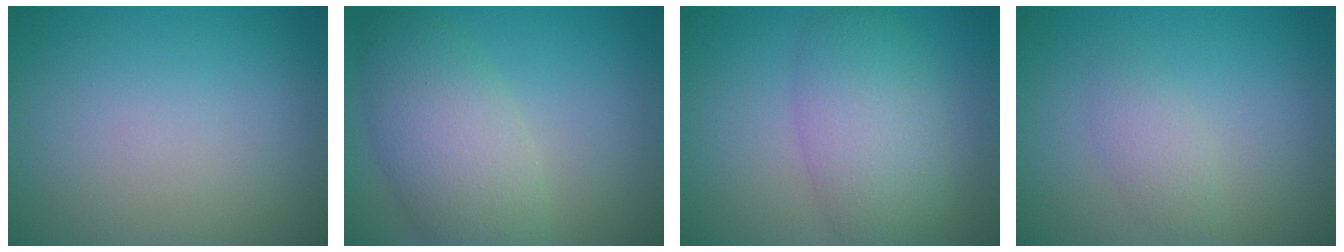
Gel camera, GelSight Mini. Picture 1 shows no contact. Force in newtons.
{"total": 6.1, "press": 6.1, "slide": 0.2}
{"total": 5.9, "press": 5.9, "slide": 0.1}
{"total": 1.7, "press": 1.7, "slide": 0.0}